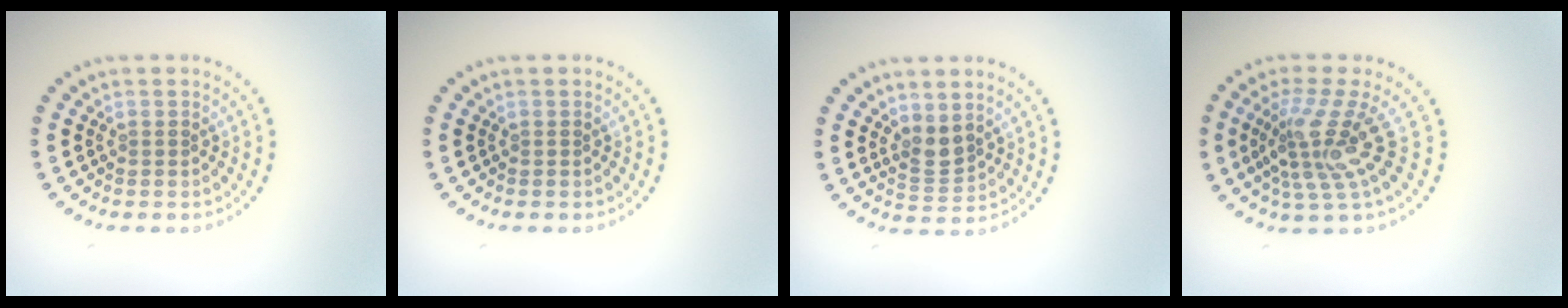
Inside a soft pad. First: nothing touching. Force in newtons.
{"total": 0.0}
{"total": 2.2, "press": 1.8, "slide": 1.2}
{"total": 4.6, "press": 3.0, "slide": 3.4}